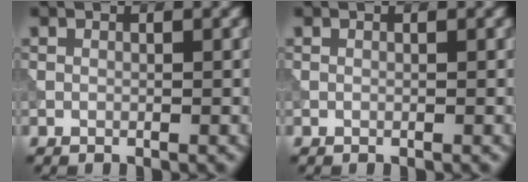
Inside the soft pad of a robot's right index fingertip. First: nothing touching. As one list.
[{"total": 0.0}]